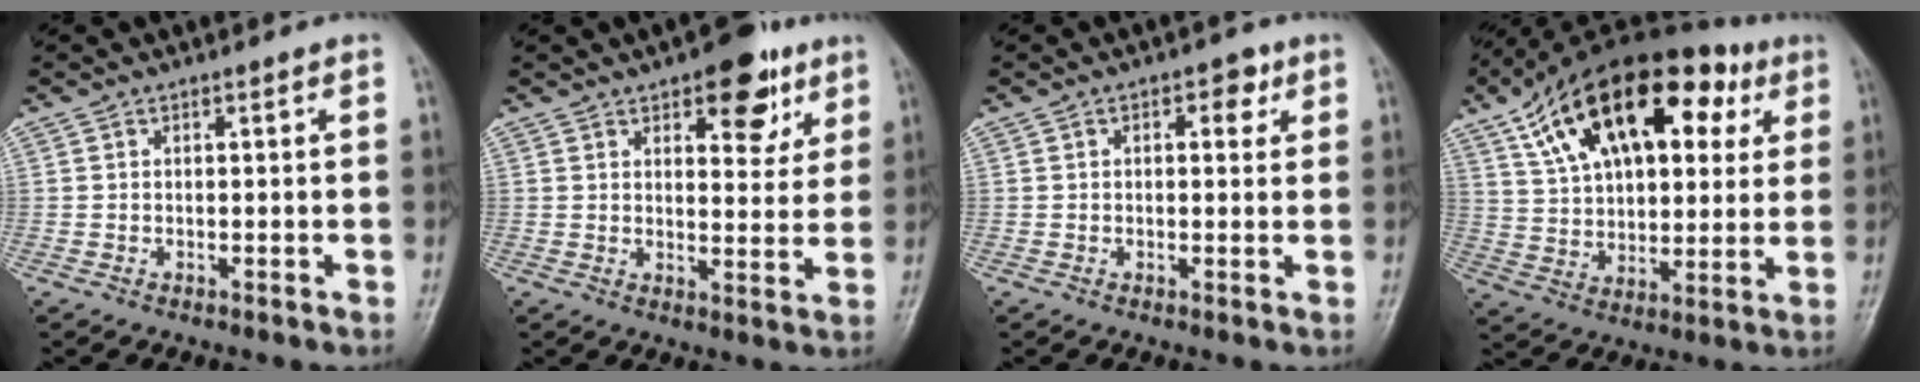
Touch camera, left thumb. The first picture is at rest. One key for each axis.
{"total": 10.2, "fx": 5.7, "fy": 5.0, "fz": 6.8, "tx": -0.048, "ty": -0.022, "tz": 0.073}
{"total": 3.4, "fx": 1.3, "fy": 2.0, "fz": 2.4, "tx": -0.008, "ty": 0.003, "tz": 0.011}
{"total": 25.7, "fx": 10.9, "fy": 14.4, "fz": 18.4, "tx": -0.271, "ty": 0.017, "tz": 0.178}